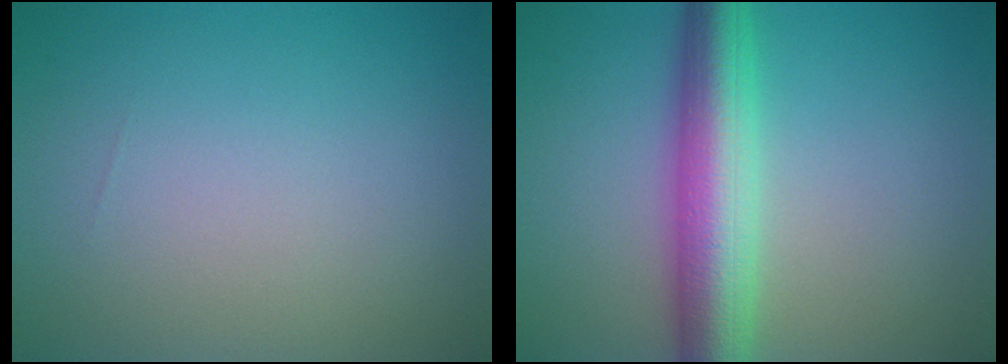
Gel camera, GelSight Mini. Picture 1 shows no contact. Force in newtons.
{"total": 7.1, "press": 7.1, "slide": 0.2}